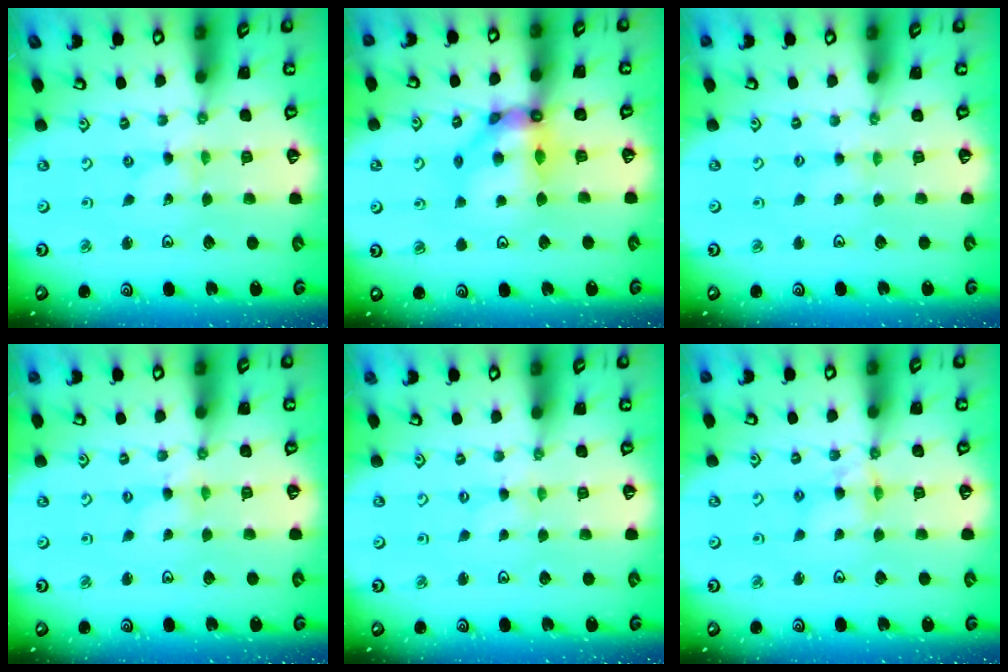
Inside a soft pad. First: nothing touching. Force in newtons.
{"total": 10.5, "press": 10.4, "slide": 1.2}
{"total": 2.6, "press": 2.6, "slide": 0.4}
{"total": 0.0}
{"total": 0.0}
{"total": 6.3, "press": 6.3, "slide": 0.5}